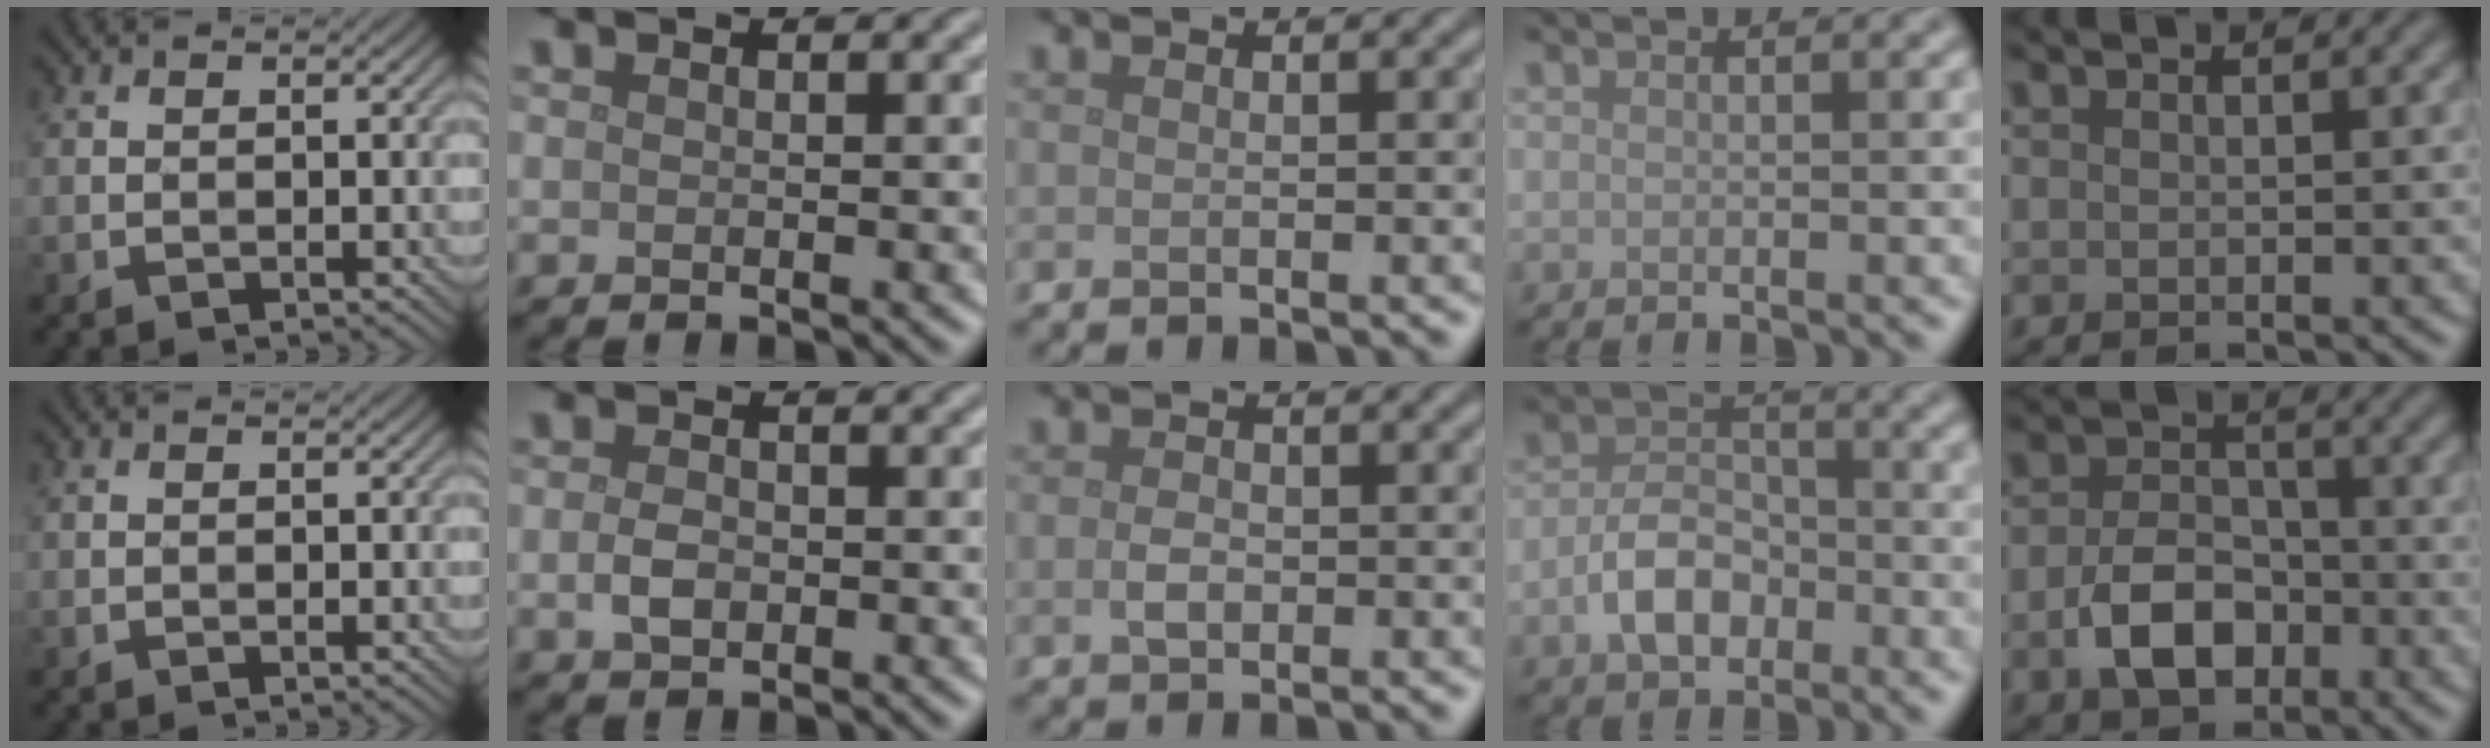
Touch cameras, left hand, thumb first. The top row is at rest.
{"index": {"total": 1.9, "force": [-0.4, 1.3, 1.3], "torque": [-0.029, 0.000, -0.009]}, "middle": {"total": 1.5, "force": [-0.3, 1.0, 1.1], "torque": [-0.023, -0.001, -0.006]}, "ring": {"total": 4.3, "force": [-1.8, 2.8, 2.7], "torque": [-0.050, 0.006, -0.039]}, "little": {"total": 5.3, "force": [-1.9, 3.6, 3.3], "torque": [-0.065, -0.005, -0.036]}}